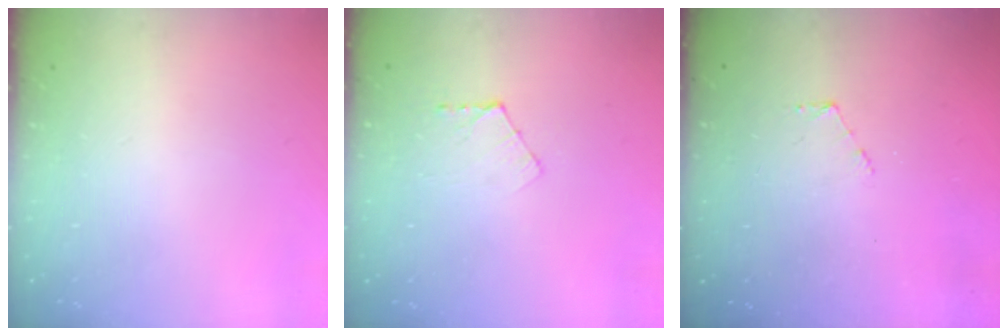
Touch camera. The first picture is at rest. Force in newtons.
{"total": 4.8, "press": 4.7, "slide": 0.5}
{"total": 3.6, "press": 3.6, "slide": 0.4}